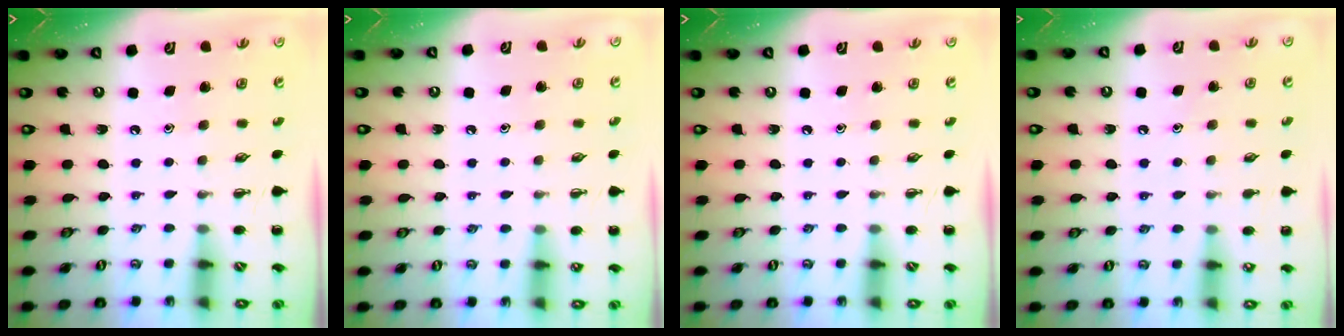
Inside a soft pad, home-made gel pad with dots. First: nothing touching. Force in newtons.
{"total": 3.6, "press": 3.5, "slide": 1.1}
{"total": 0.0}
{"total": 5.4, "press": 5.2, "slide": 1.6}